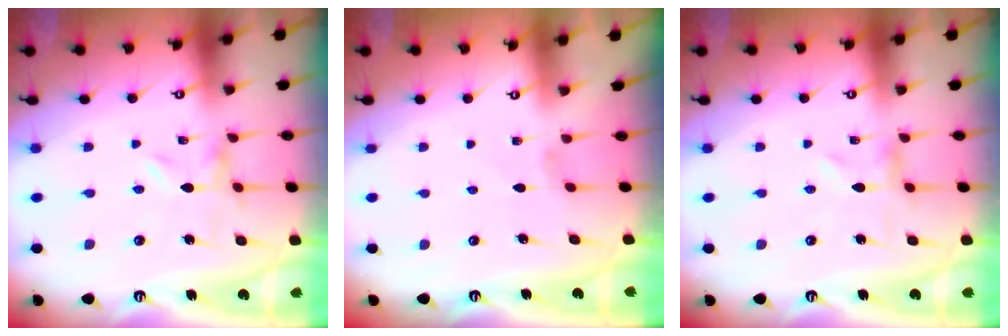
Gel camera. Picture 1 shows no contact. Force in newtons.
{"total": 1.3, "press": 1.2, "slide": 0.3}
{"total": 0.0}